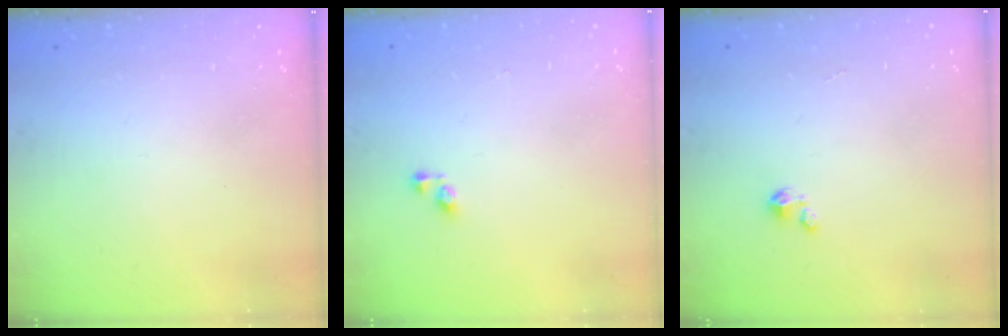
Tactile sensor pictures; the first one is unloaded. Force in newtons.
{"total": 3.1, "press": 3.1, "slide": 0.2}
{"total": 1.5, "press": 1.5, "slide": 0.1}